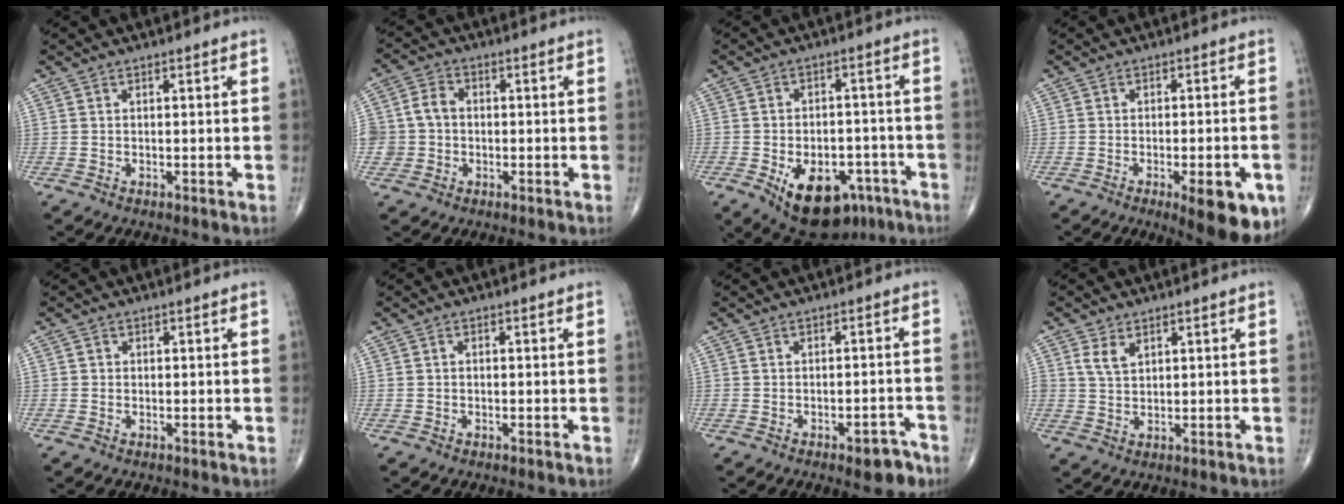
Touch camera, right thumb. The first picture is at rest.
{"total": 6.8, "force": [-0.3, 6.0, 3.2], "torque": [-0.048, 0.022, -0.009]}
{"total": 15.6, "force": [-8.1, 9.1, 9.7], "torque": [-0.117, 0.031, -0.108]}
{"total": 11.5, "force": [-5.0, 3.7, 9.6], "torque": [-0.104, 0.003, -0.059]}
{"total": 0.8, "force": [0.0, 0.8, 0.2], "torque": [0.001, 0.002, -0.001]}
{"total": 0.6, "force": [0.0, 0.4, 0.4], "torque": [-0.005, 0.005, -0.001]}
{"total": 4.7, "force": [-3.1, 2.0, 3.0], "torque": [-0.023, 0.024, -0.034]}
{"total": 3.5, "force": [1.7, 2.2, 2.1], "torque": [-0.034, -0.006, 0.040]}